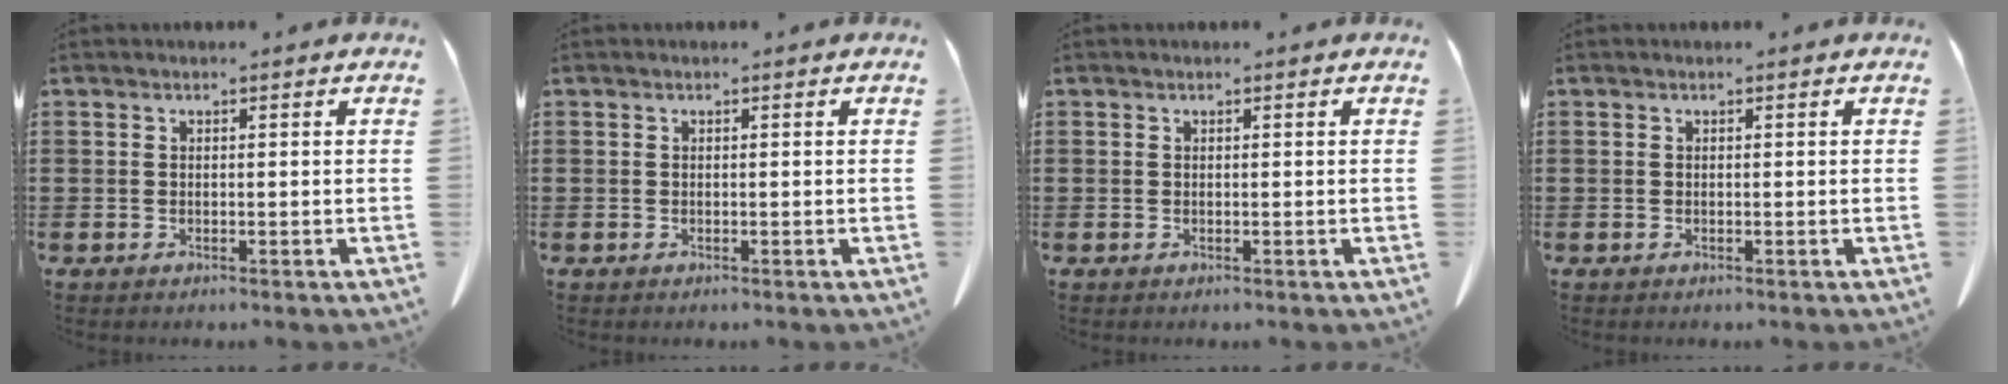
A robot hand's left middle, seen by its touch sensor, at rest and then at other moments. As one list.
[{"total": 0.0}, {"total": 0.0}, {"total": 0.0}]